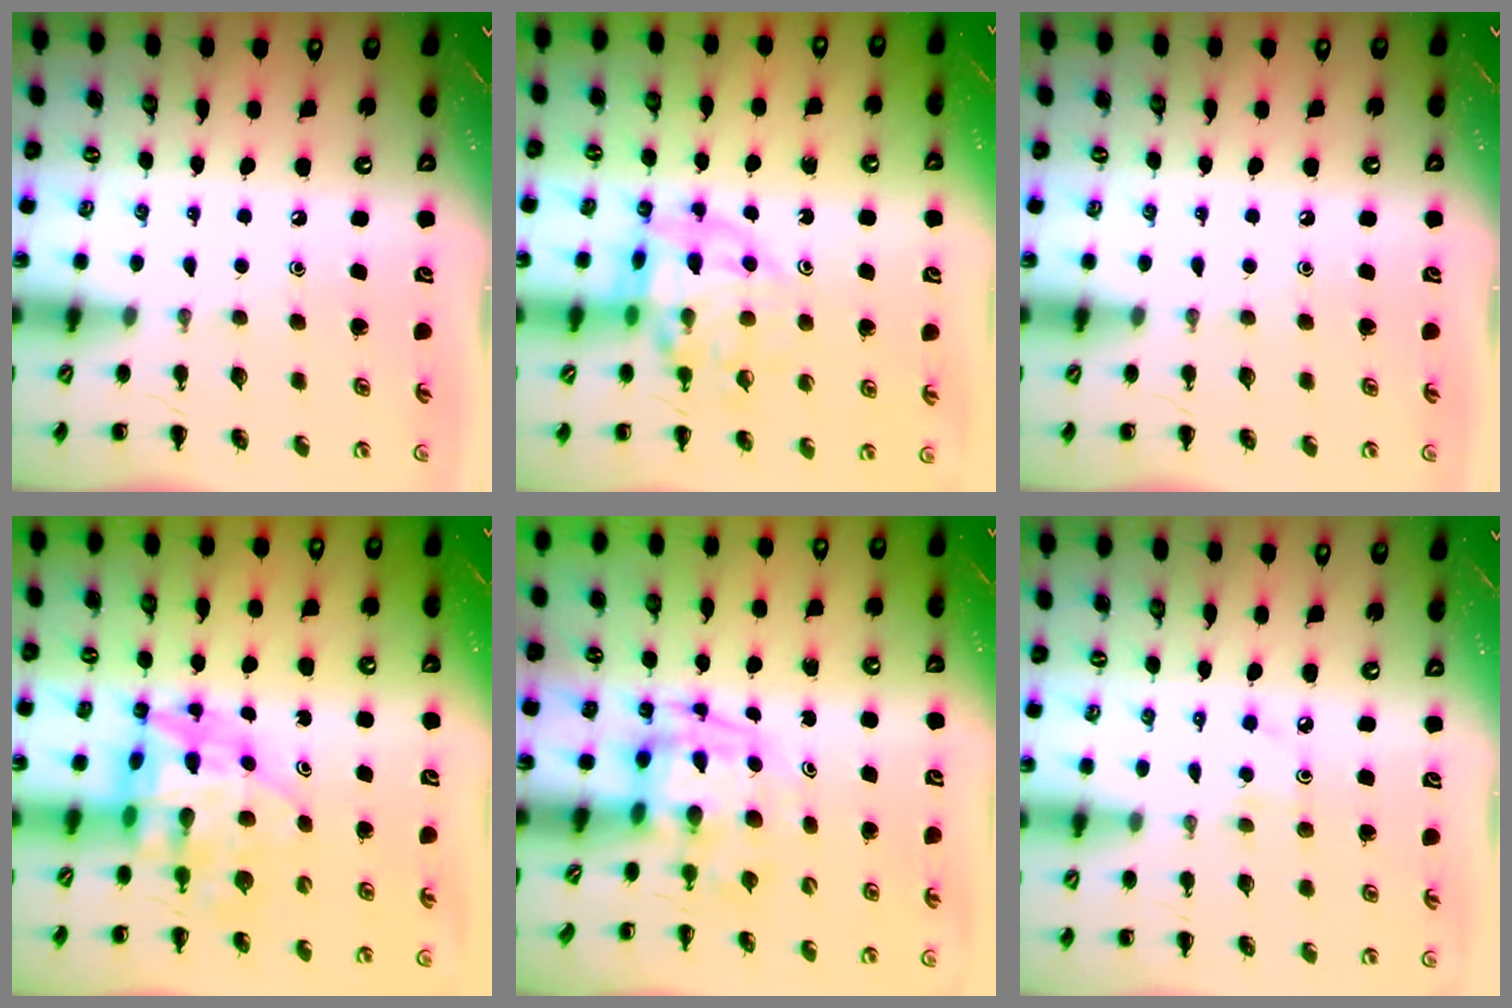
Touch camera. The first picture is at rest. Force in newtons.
{"total": 13.4, "press": 13.1, "slide": 3.1}
{"total": 0.0}
{"total": 9.4, "press": 9.0, "slide": 2.8}
{"total": 4.0, "press": 3.9, "slide": 0.7}
{"total": 3.5, "press": 3.3, "slide": 1.0}